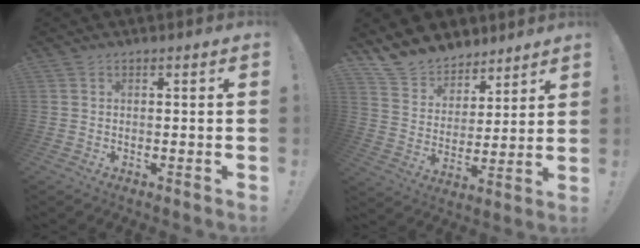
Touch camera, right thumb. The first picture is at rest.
{"total": 11.5, "force": [9.9, 5.9, 0.7], "torque": [-0.036, -0.085, 0.193]}